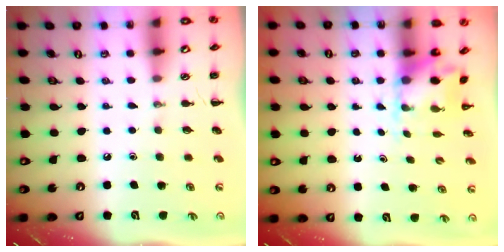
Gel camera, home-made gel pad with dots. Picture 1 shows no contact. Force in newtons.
{"total": 3.7, "press": 3.7, "slide": 0.6}